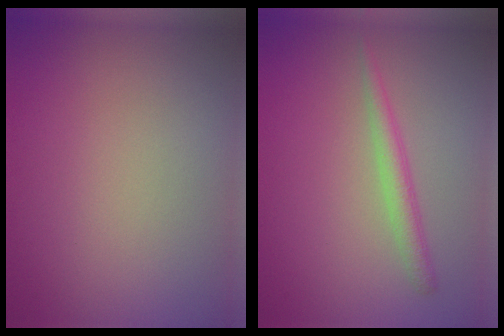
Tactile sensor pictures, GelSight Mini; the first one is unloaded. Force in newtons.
{"total": 1.9, "press": 1.9, "slide": 0.1}